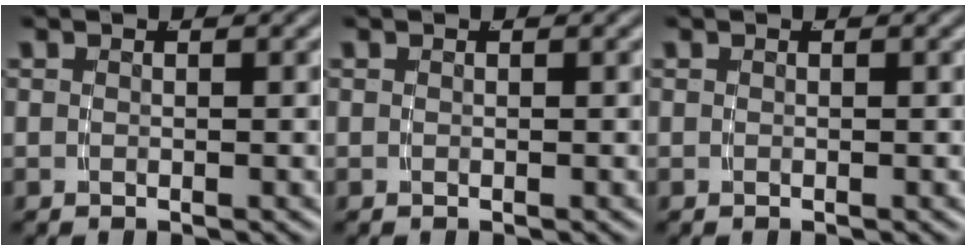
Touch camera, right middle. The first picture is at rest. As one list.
[{"total": 0.0}, {"total": 0.0}]